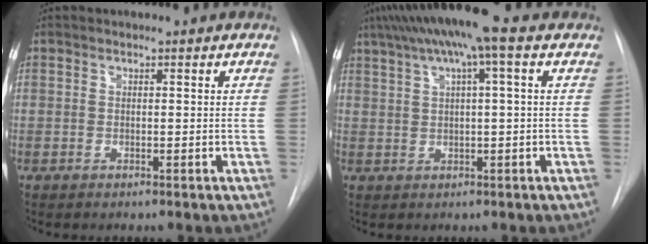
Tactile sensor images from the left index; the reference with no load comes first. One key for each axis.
{"total": 10.0, "fx": 5.4, "fy": 0.2, "fz": 8.4, "tx": -0.146, "ty": 0.038, "tz": 0.086}